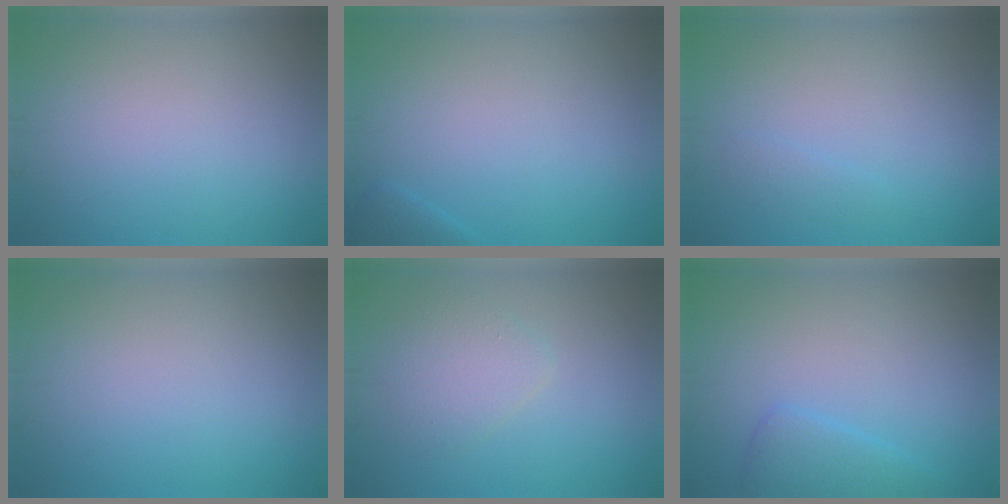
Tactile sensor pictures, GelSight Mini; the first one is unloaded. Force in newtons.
{"total": 0.9, "press": 0.9, "slide": 0.1}
{"total": 0.8, "press": 0.8, "slide": 0.0}
{"total": 0.0}
{"total": 2.4, "press": 2.4, "slide": 0.2}
{"total": 2.4, "press": 2.4, "slide": 0.1}